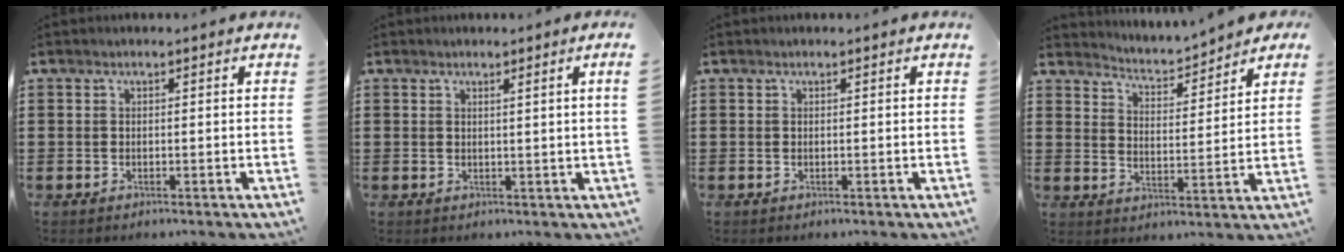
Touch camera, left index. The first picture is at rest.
{"total": 1.7, "force": [0.9, -0.8, 1.2], "torque": [-0.023, -0.009, 0.015]}
{"total": 0.0}
{"total": 3.0, "force": [3.0, 0.2, 0.0], "torque": [-0.023, -0.029, 0.043]}